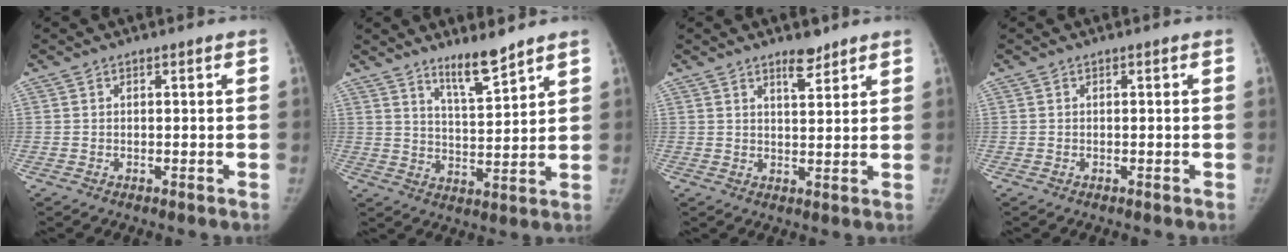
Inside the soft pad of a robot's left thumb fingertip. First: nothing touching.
{"total": 7.2, "force": [5.9, 0.8, 4.2], "torque": [-0.067, -0.054, 0.107]}
{"total": 3.9, "force": [3.1, 1.3, 2.1], "torque": [-0.022, -0.024, 0.049]}
{"total": 0.0}